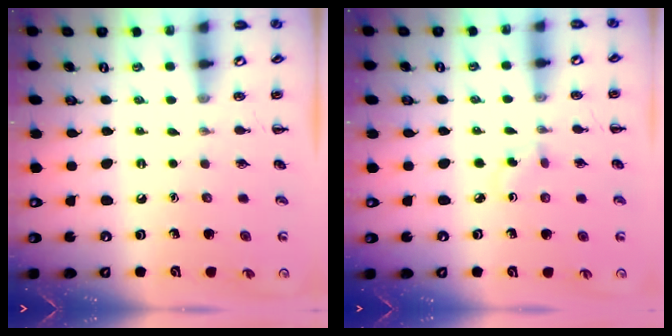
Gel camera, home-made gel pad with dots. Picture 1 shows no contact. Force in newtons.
{"total": 1.9, "press": 1.7, "slide": 0.9}